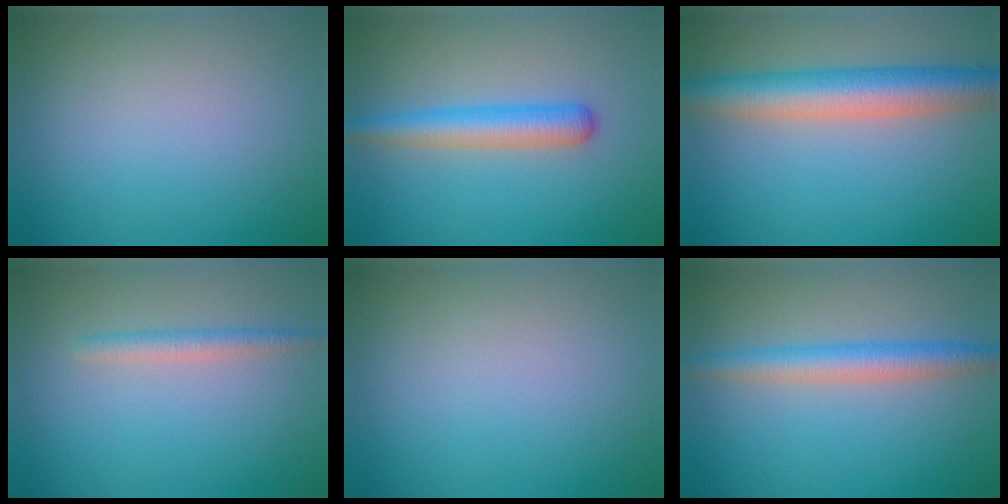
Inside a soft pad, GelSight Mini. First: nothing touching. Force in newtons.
{"total": 3.8, "press": 3.8, "slide": 0.0}
{"total": 6.9, "press": 6.9, "slide": 0.4}
{"total": 1.8, "press": 1.8, "slide": 0.1}
{"total": 0.0}
{"total": 3.6, "press": 3.6, "slide": 0.1}